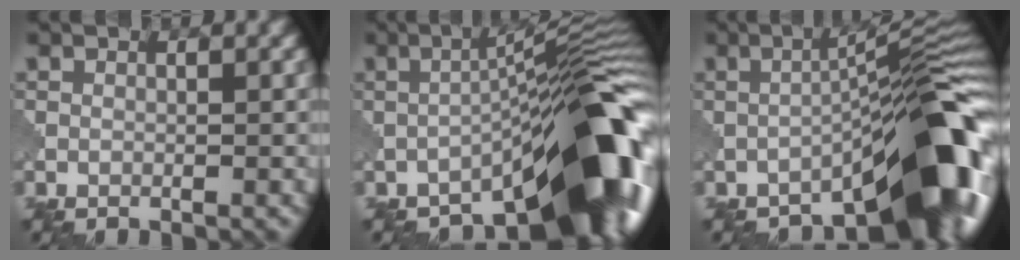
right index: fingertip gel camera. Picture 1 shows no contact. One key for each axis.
{"total": 13.9, "fx": -7.7, "fy": 4.1, "fz": 10.8, "tx": -0.133, "ty": 0.013, "tz": -0.121}
{"total": 11.5, "fx": -6.8, "fy": 2.8, "fz": 8.9, "tx": -0.104, "ty": 0.017, "tz": -0.106}